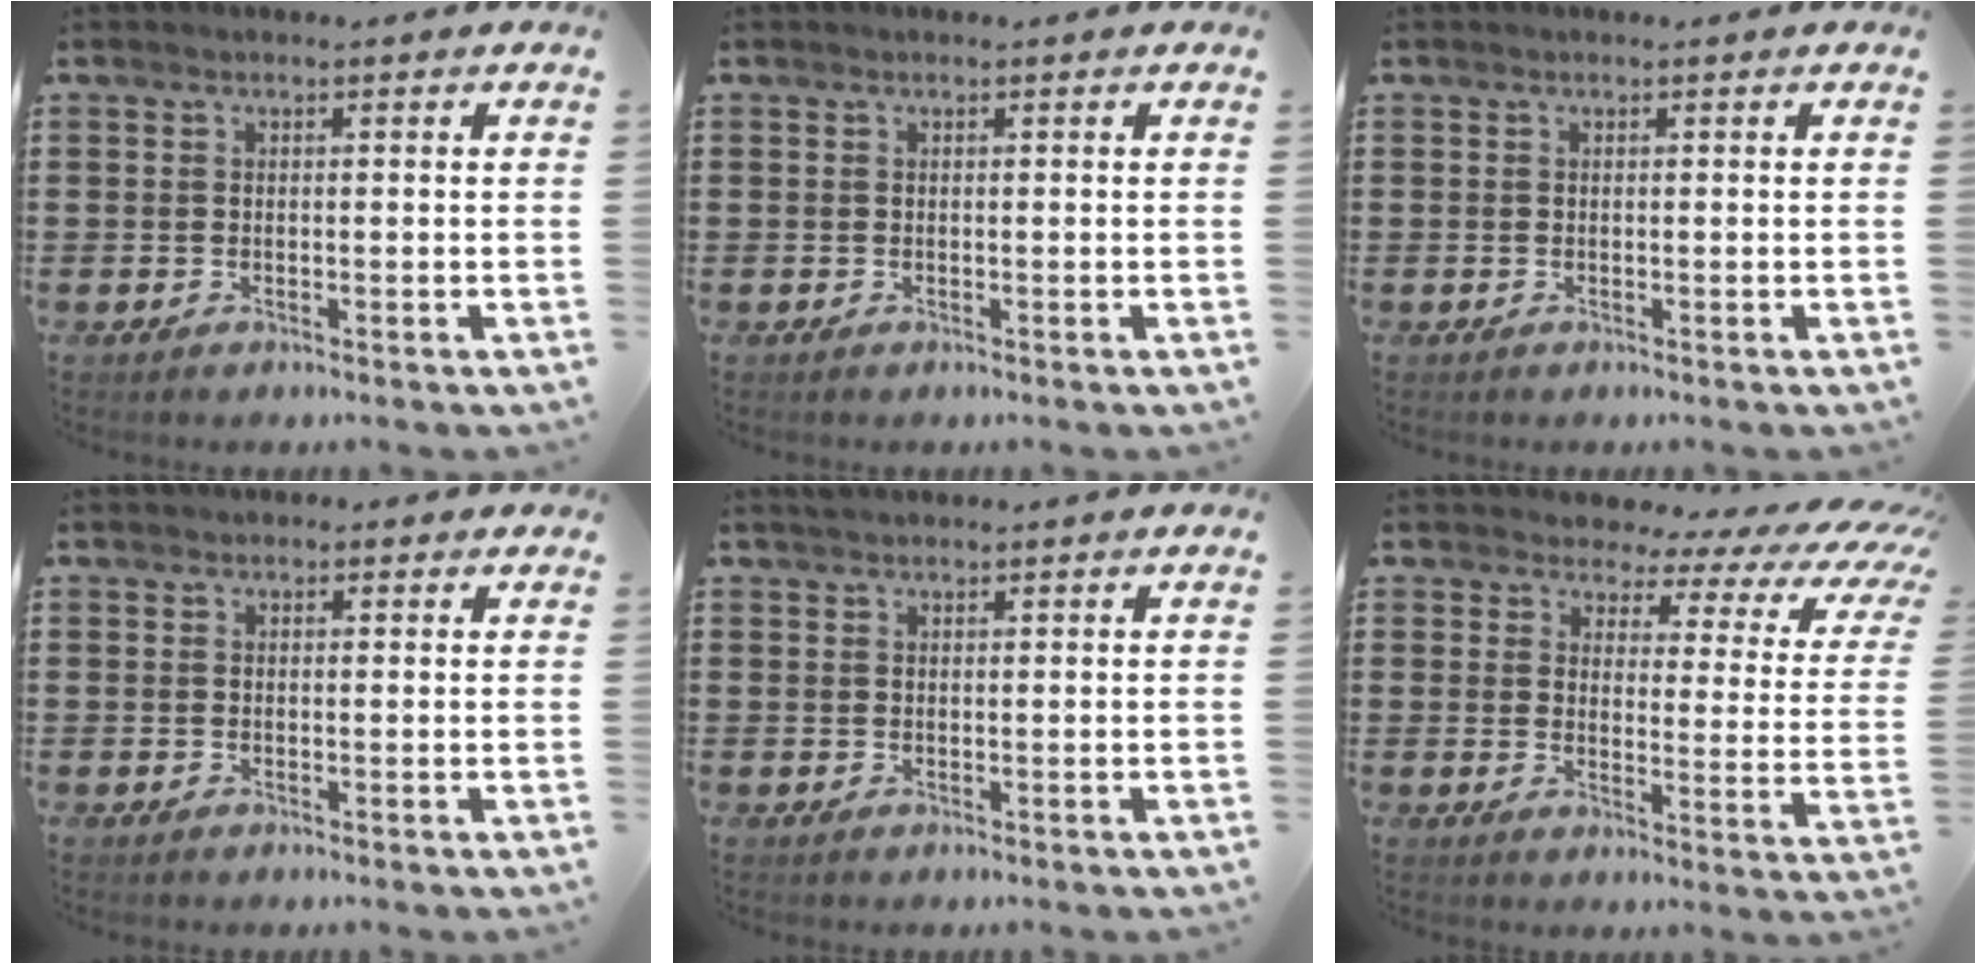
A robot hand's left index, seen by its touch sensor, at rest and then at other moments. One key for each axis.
{"total": 0.0}
{"total": 0.0}
{"total": 1.1, "fx": 0.9, "fy": 0.7, "fz": 0.2, "tx": -0.006, "ty": 0.004, "tz": 0.018}
{"total": 1.1, "fx": 1.1, "fy": 0.2, "fz": 0.2, "tx": -0.004, "ty": 0.000, "tz": 0.022}
{"total": 4.2, "fx": 3.0, "fy": 1.9, "fz": 2.2, "tx": -0.055, "ty": -0.015, "tz": 0.044}